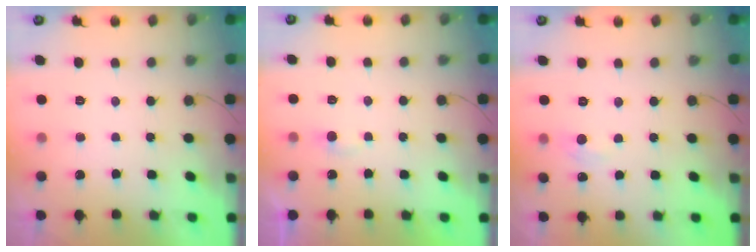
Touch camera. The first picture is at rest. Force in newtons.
{"total": 2.8, "press": 2.8, "slide": 0.3}
{"total": 4.6, "press": 4.6, "slide": 0.6}